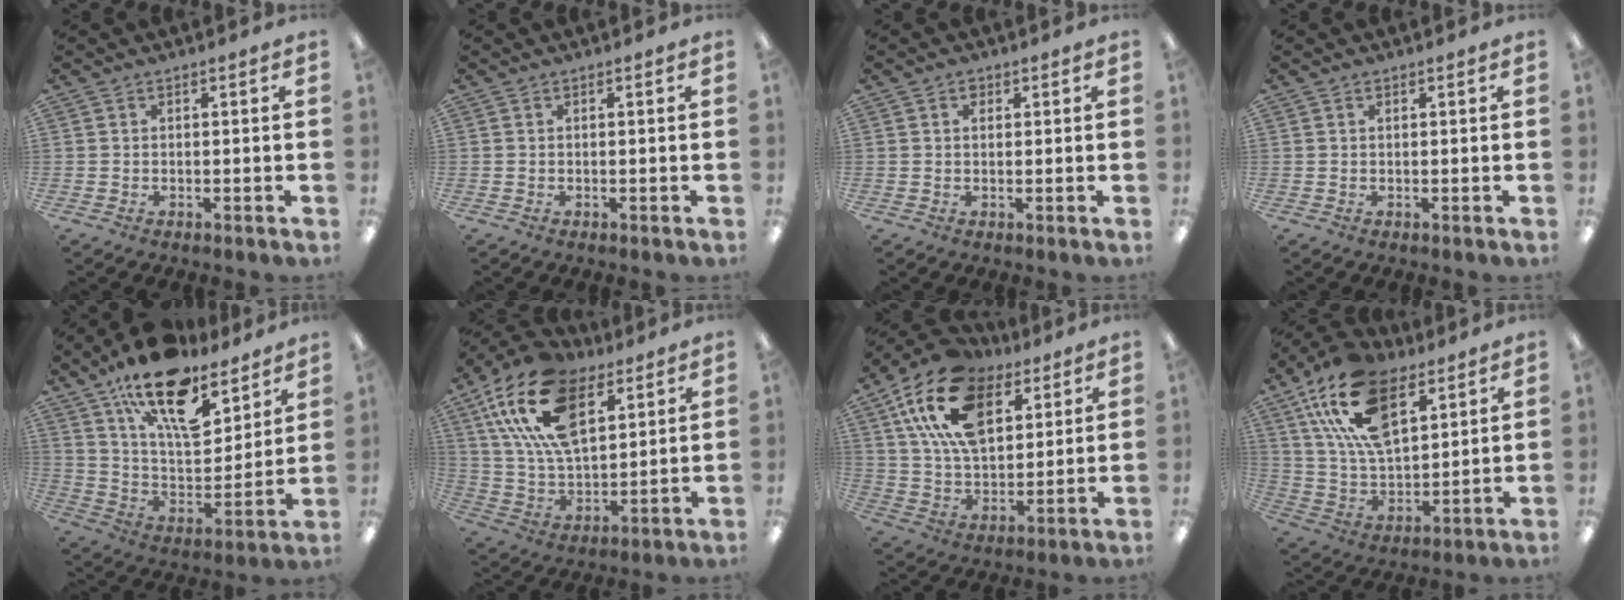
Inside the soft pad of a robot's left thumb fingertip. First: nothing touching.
{"total": 0.0}
{"total": 1.4, "force": [0.6, 1.0, 0.8], "torque": [-0.010, 0.001, 0.009]}
{"total": 0.7, "force": [0.3, 0.3, 0.5], "torque": [-0.010, 0.003, 0.006]}
{"total": 20.4, "force": [13.8, 8.8, 12.2], "torque": [-0.202, -0.084, 0.240]}
{"total": 21.9, "force": [11.0, 11.9, 14.7], "torque": [-0.306, -0.030, 0.194]}
{"total": 20.4, "force": [10.5, 12.0, 12.8], "torque": [-0.247, -0.027, 0.188]}
{"total": 21.0, "force": [10.9, 11.1, 14.1], "torque": [-0.279, -0.036, 0.193]}